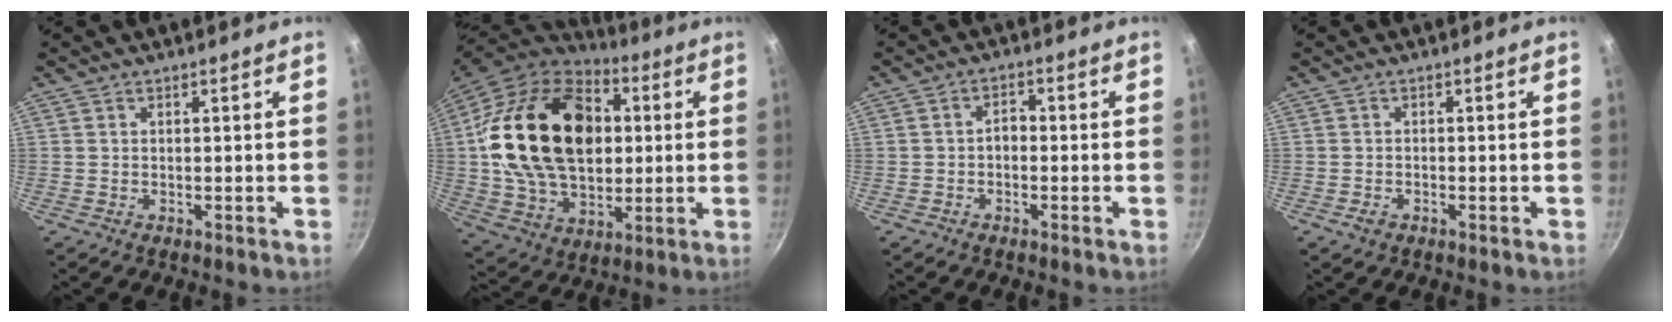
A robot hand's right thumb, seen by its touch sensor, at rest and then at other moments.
{"total": 29.3, "force": [4.3, 20.2, 20.8], "torque": [-0.348, 0.023, 0.074]}
{"total": 2.1, "force": [-0.8, 1.4, 1.4], "torque": [-0.016, 0.015, -0.018]}
{"total": 1.2, "force": [-0.7, 0.7, 0.6], "torque": [-0.010, 0.002, -0.015]}